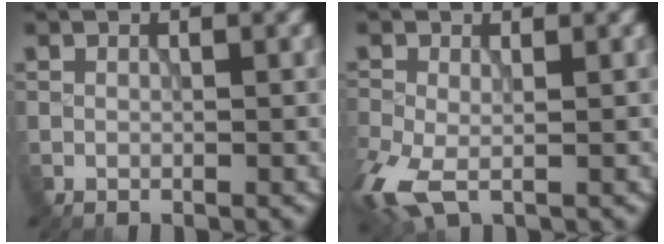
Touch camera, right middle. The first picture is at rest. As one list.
[{"total": 5.0, "force": [-1.8, 2.6, 3.8], "torque": [-0.108, -0.017, -0.038]}]